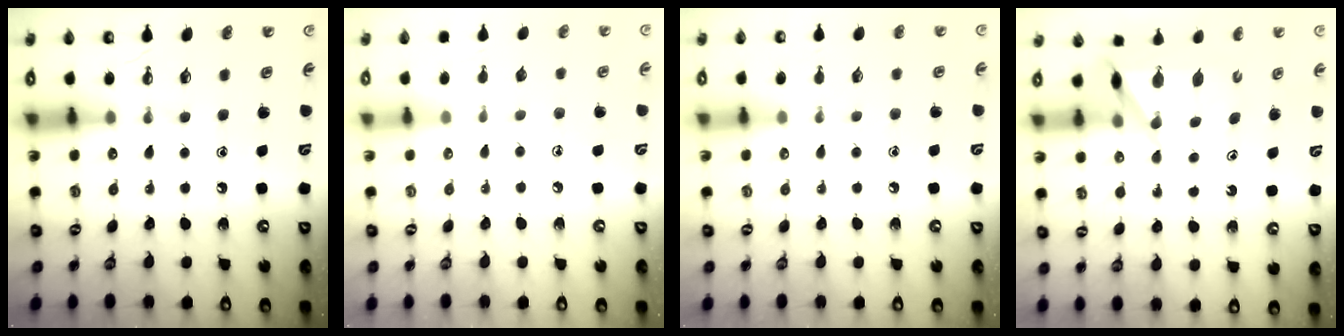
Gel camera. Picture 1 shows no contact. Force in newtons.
{"total": 5.4, "press": 5.4, "slide": 0.5}
{"total": 5.4, "press": 5.3, "slide": 0.8}
{"total": 8.3, "press": 8.2, "slide": 0.5}